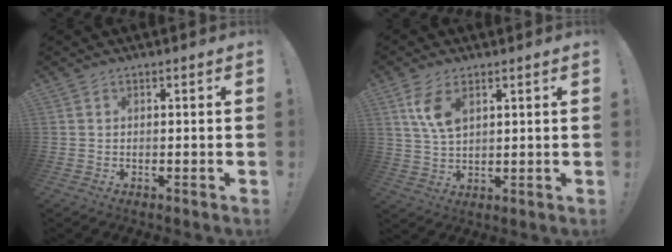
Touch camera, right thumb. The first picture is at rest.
{"total": 7.7, "force": [3.7, 3.9, 5.5], "torque": [-0.099, -0.016, 0.066]}